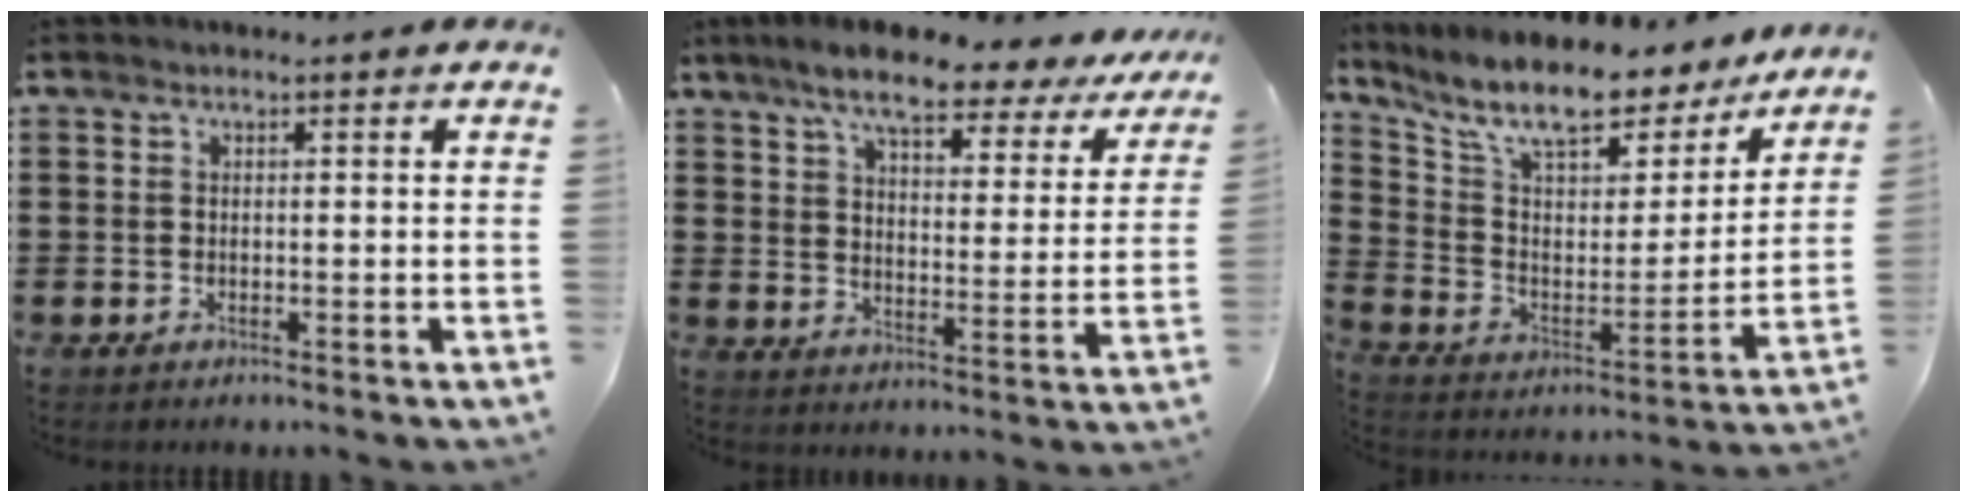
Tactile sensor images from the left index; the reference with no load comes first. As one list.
[{"total": 8.6, "force": [7.1, 1.4, 4.6], "torque": [-0.111, -0.031, 0.119]}, {"total": 11.0, "force": [9.4, 2.3, 5.2], "torque": [-0.136, -0.062, 0.159]}]